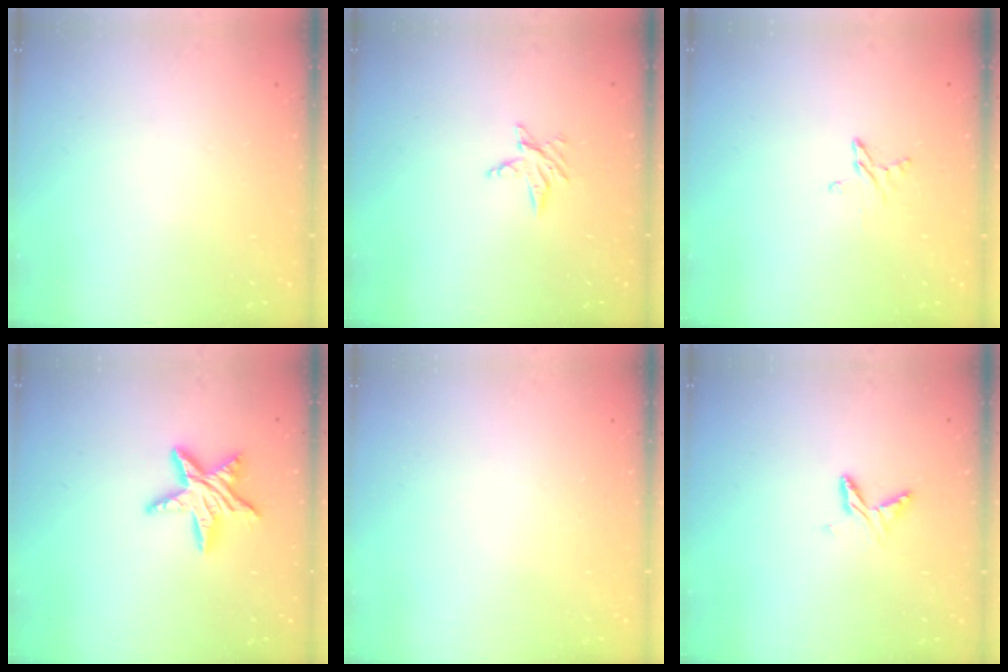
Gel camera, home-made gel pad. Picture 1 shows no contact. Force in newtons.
{"total": 4.0, "press": 3.9, "slide": 0.5}
{"total": 3.9, "press": 3.9, "slide": 0.4}
{"total": 12.2, "press": 12.2, "slide": 0.6}
{"total": 0.0}
{"total": 6.0, "press": 6.0, "slide": 0.6}